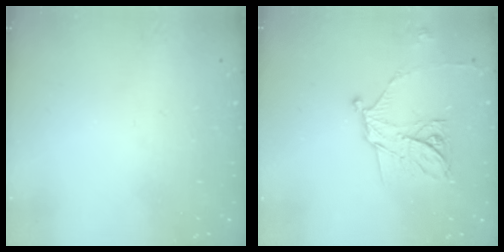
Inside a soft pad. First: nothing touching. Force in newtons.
{"total": 13.5, "press": 13.5, "slide": 0.1}